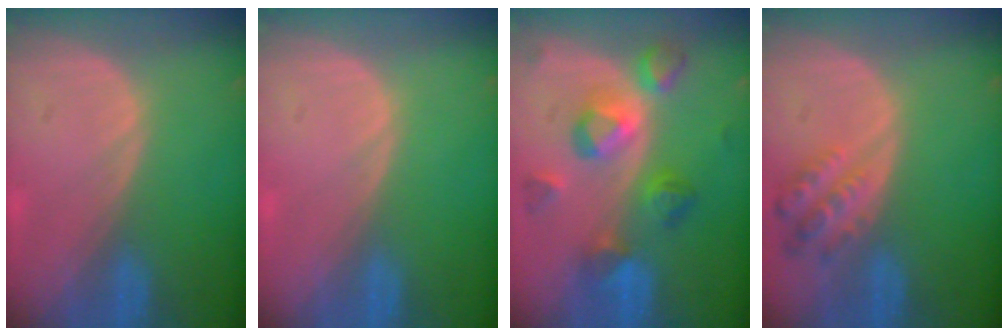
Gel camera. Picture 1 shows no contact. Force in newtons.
{"total": 0.0}
{"total": 8.1, "press": 8.1, "slide": 0.3}
{"total": 5.1, "press": 4.8, "slide": 1.6}